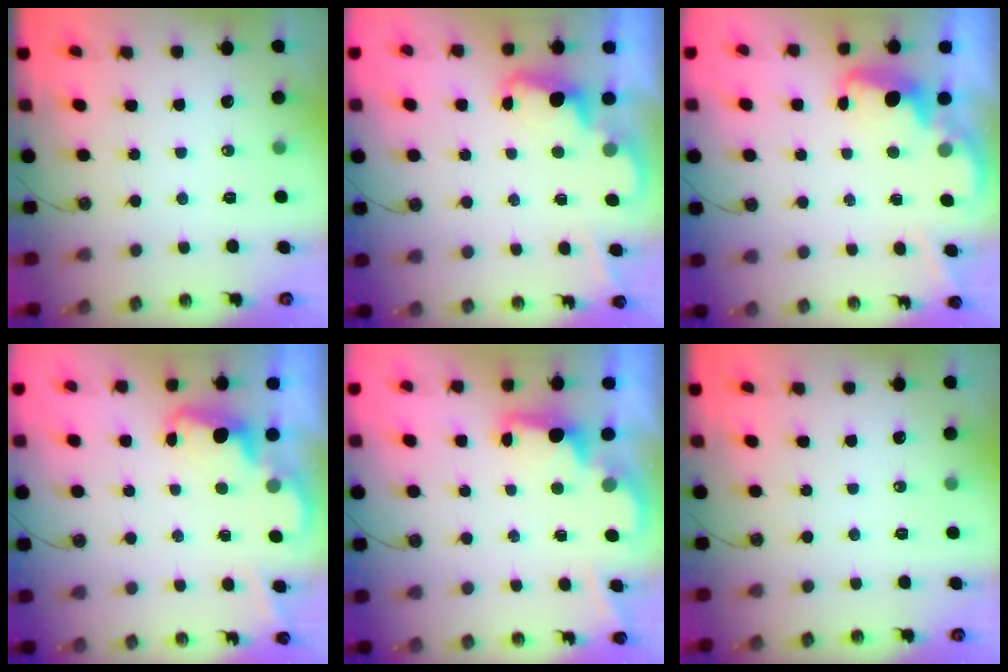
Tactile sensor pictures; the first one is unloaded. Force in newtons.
{"total": 2.4, "press": 2.4, "slide": 0.6}
{"total": 2.6, "press": 2.4, "slide": 0.8}
{"total": 2.2, "press": 2.1, "slide": 0.5}
{"total": 2.9, "press": 2.9, "slide": 0.6}
{"total": 0.0}